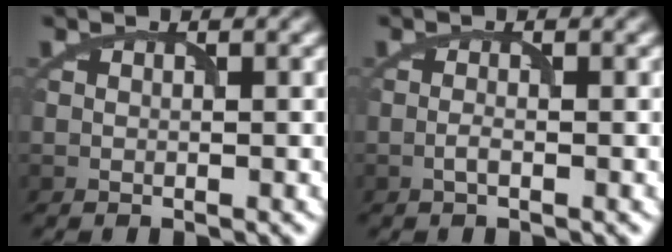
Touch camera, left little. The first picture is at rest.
{"total": 0.9, "force": [-0.4, 0.2, 0.7], "torque": [-0.018, 0.000, -0.009]}